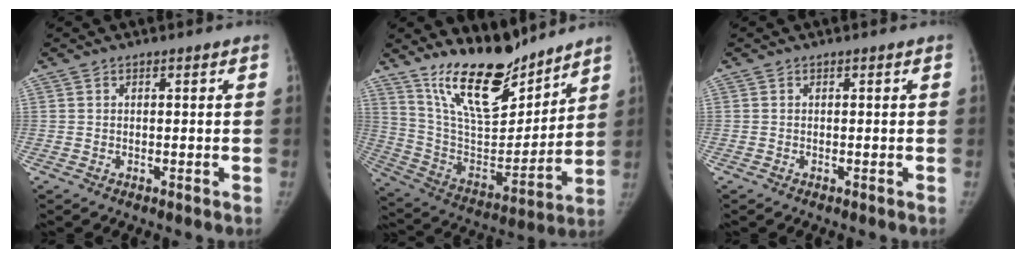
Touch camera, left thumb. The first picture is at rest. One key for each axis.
{"total": 19.5, "fx": 15.3, "fy": 6.9, "fz": 9.9, "tx": -0.126, "ty": -0.104, "tz": 0.277}
{"total": 0.0}